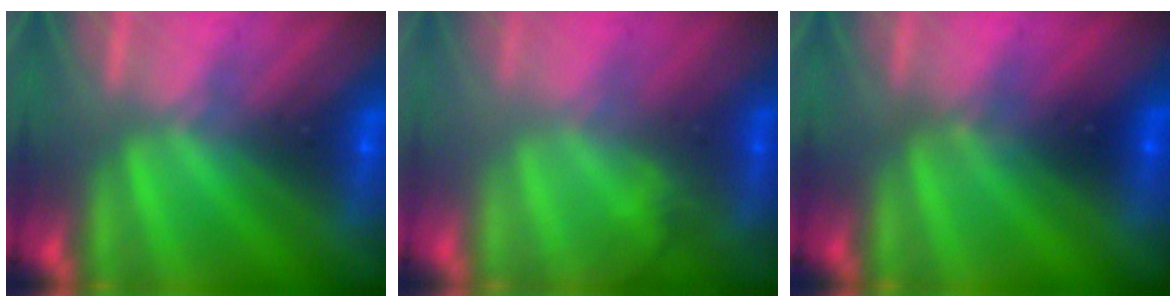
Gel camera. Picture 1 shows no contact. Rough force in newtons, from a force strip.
{"total": 2.9}
{"total": 2.3}